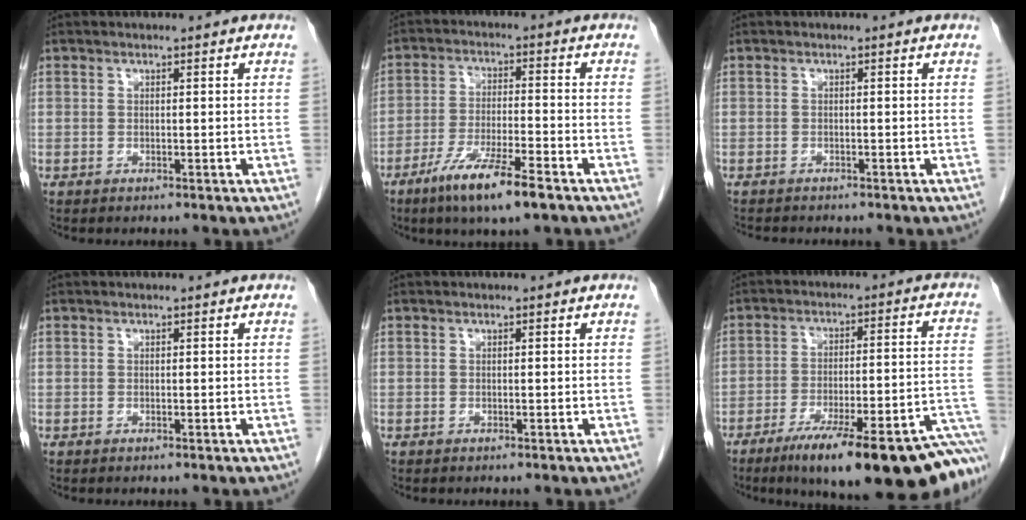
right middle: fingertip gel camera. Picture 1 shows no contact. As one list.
[{"total": 9.5, "force": [-6.1, 0.7, 7.3], "torque": [-0.141, -0.021, -0.106]}, {"total": 3.3, "force": [-3.0, 0.7, 1.2], "torque": [-0.022, -0.008, -0.041]}, {"total": 0.0}, {"total": 0.0}, {"total": 24.0, "force": [-17.3, 1.6, 16.5], "torque": [-0.154, -0.001, -0.251]}]